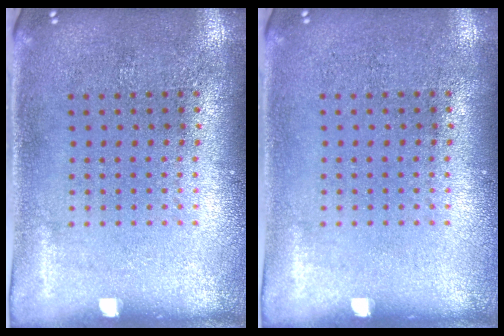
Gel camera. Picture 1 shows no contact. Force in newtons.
{"total": 0.0}